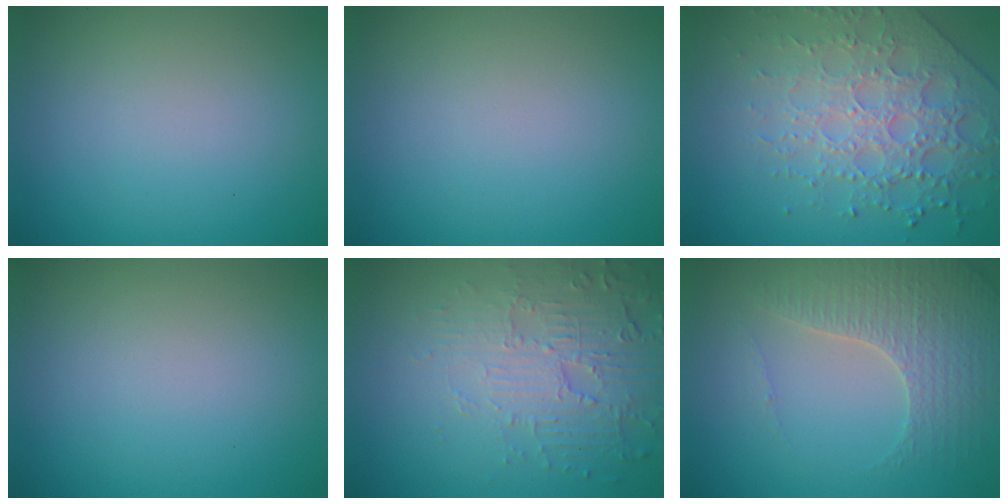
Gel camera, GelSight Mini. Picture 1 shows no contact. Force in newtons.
{"total": 0.0}
{"total": 5.2, "press": 4.7, "slide": 2.1}
{"total": 0.0}
{"total": 5.5, "press": 3.6, "slide": 4.1}
{"total": 3.8, "press": 3.7, "slide": 0.9}